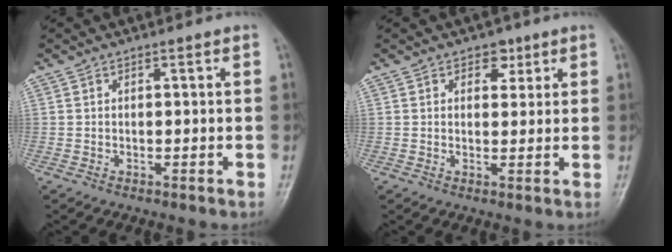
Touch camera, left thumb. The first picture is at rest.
{"total": 3.4, "force": [1.8, 2.4, 1.5], "torque": [0.006, -0.007, 0.022]}